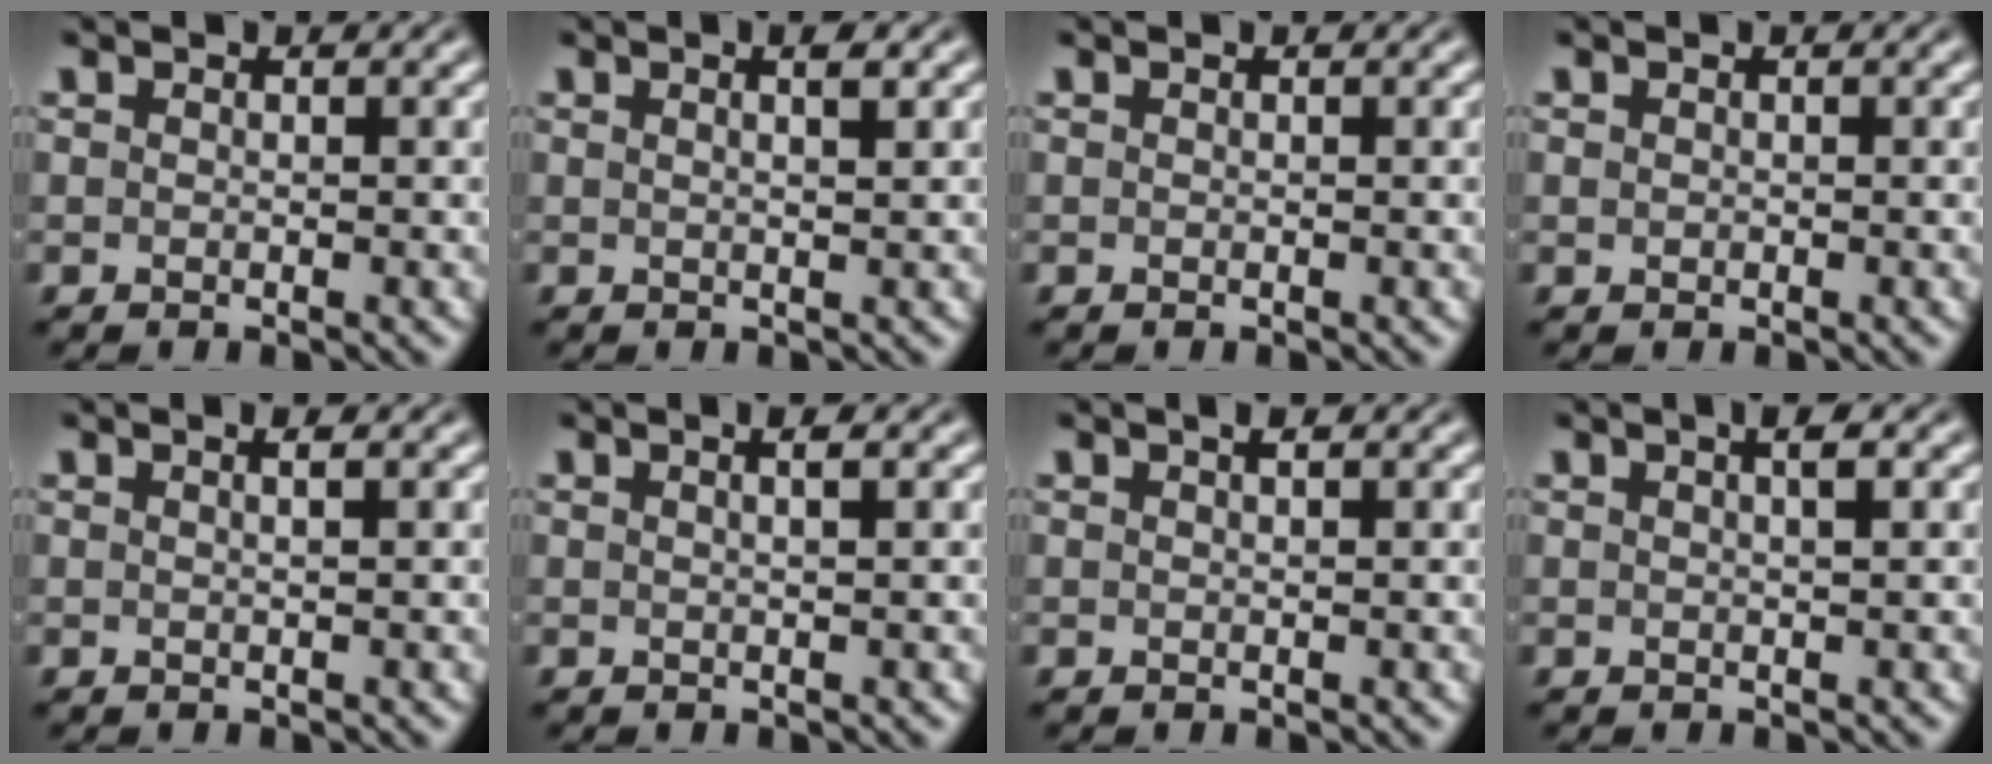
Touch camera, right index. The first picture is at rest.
{"total": 1.9, "force": [0.7, -0.5, 1.6], "torque": [-0.020, -0.001, 0.015]}
{"total": 0.0}
{"total": 0.0}
{"total": 0.9, "force": [0.2, -0.5, 0.7], "torque": [-0.010, 0.002, 0.005]}
{"total": 1.5, "force": [0.5, -0.5, 1.3], "torque": [-0.014, 0.003, 0.009]}
{"total": 0.7, "force": [0.4, -0.2, 0.5], "torque": [-0.005, 0.005, 0.007]}
{"total": 2.2, "force": [0.9, -0.1, 2.0], "torque": [-0.019, 0.009, 0.012]}